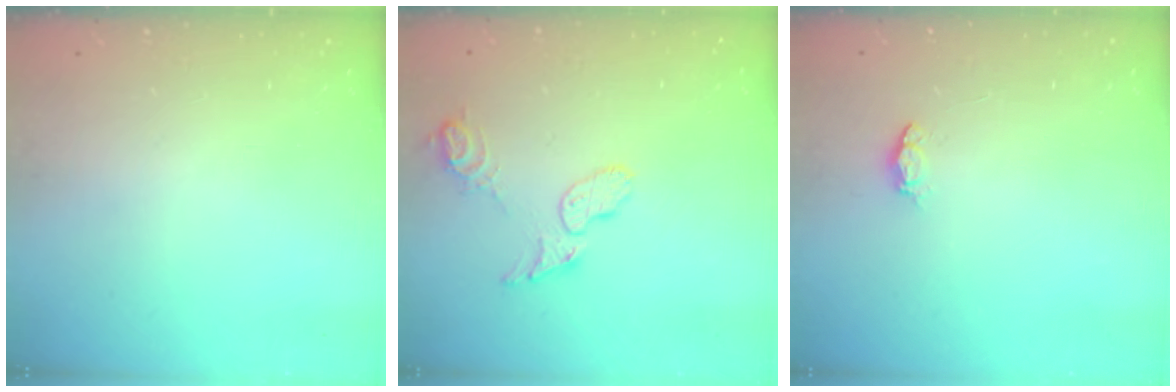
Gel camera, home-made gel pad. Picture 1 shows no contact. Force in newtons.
{"total": 7.7, "press": 7.7, "slide": 0.4}
{"total": 2.5, "press": 2.5, "slide": 0.4}